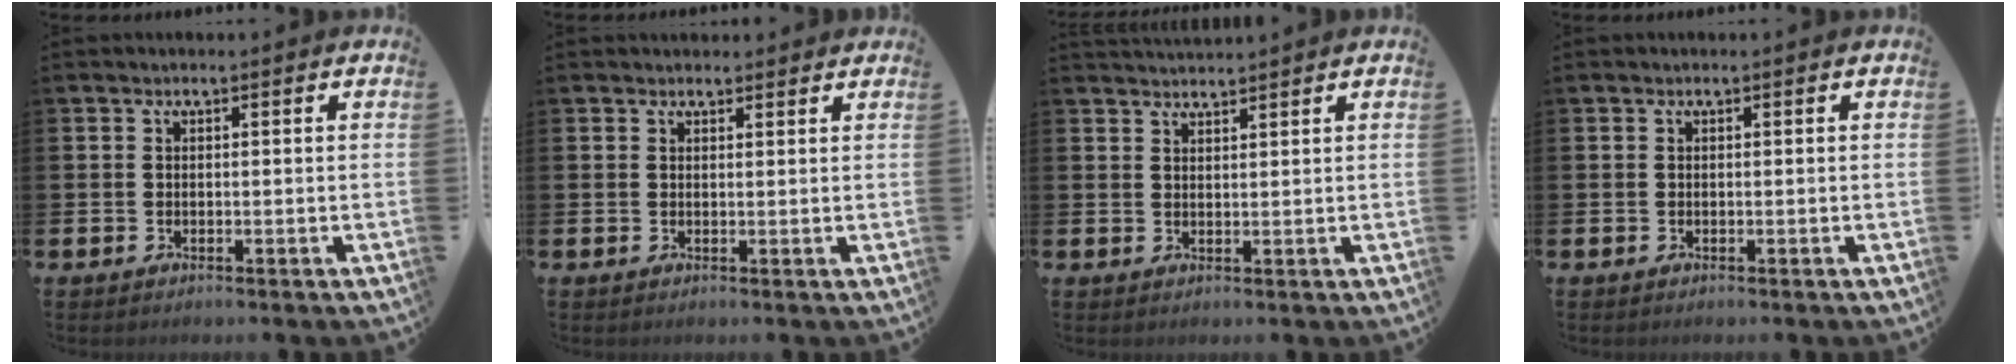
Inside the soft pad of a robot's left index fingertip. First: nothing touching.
{"total": 1.6, "force": [1.5, 0.6, 0.0], "torque": [0.013, -0.005, 0.024]}
{"total": 2.3, "force": [2.2, 0.2, 0.1], "torque": [-0.005, -0.009, 0.042]}
{"total": 0.0}